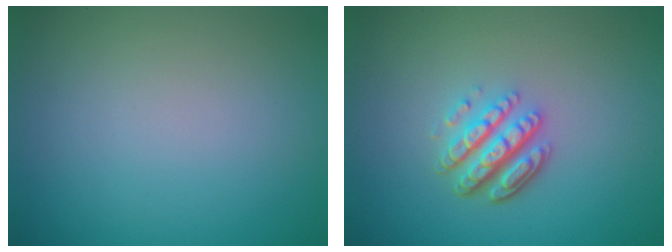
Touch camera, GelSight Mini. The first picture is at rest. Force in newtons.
{"total": 4.7, "press": 3.4, "slide": 3.2}